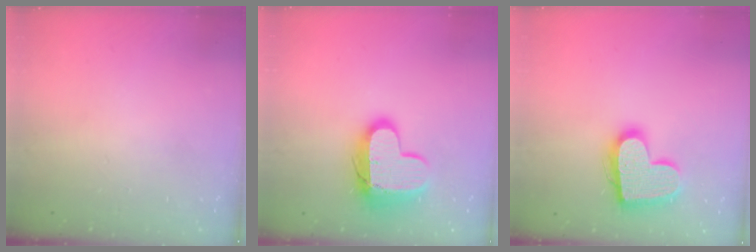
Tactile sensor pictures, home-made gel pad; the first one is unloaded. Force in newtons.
{"total": 14.1, "press": 14.1, "slide": 1.1}
{"total": 16.9, "press": 16.8, "slide": 1.2}